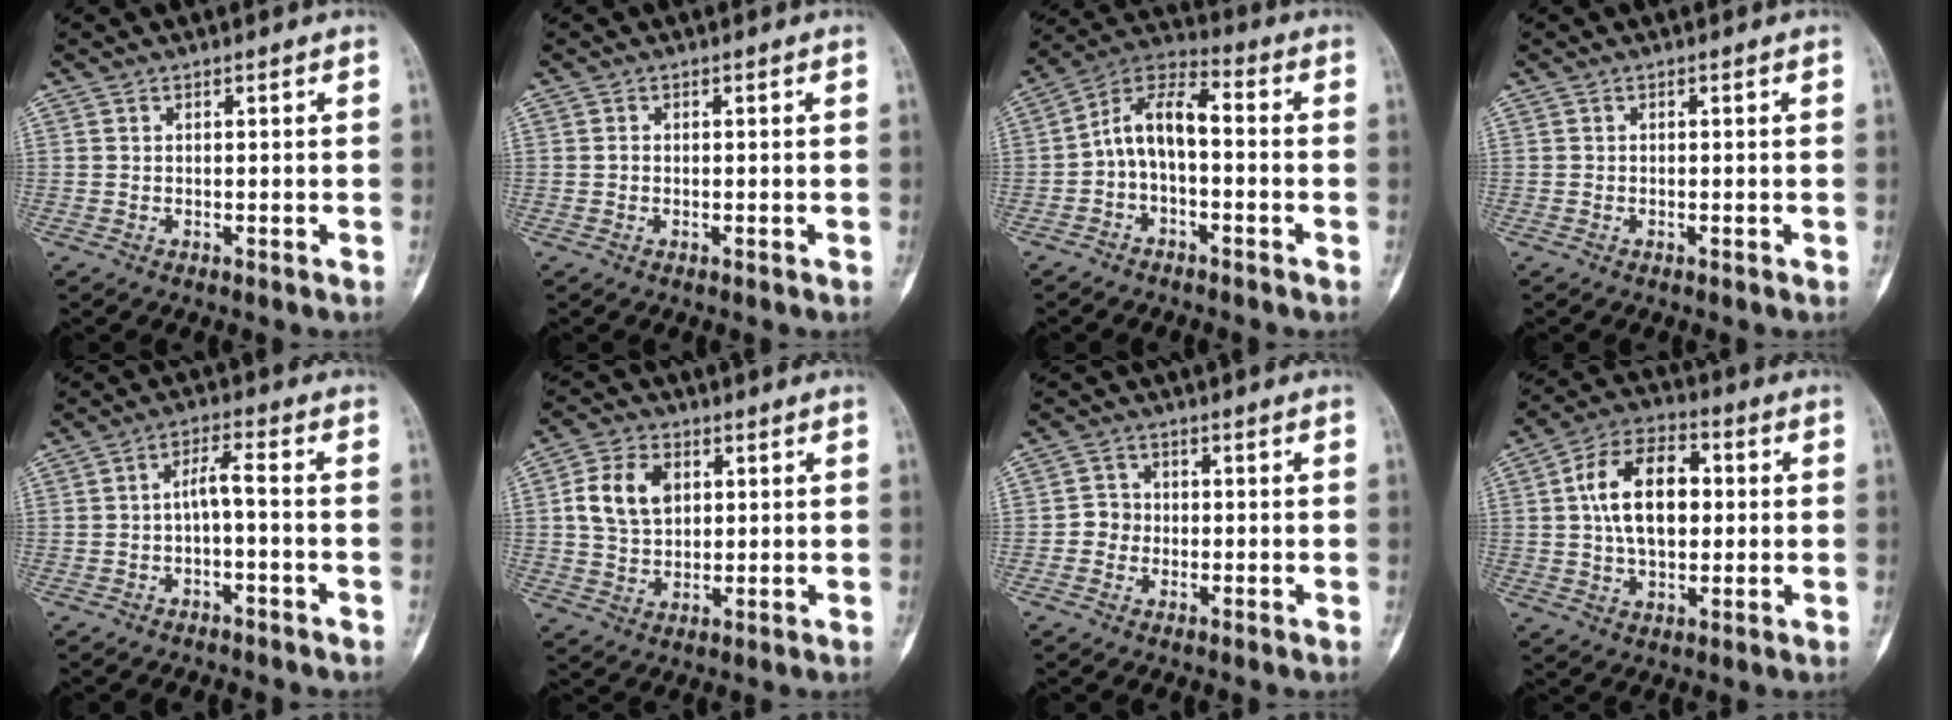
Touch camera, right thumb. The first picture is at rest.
{"total": 0.7, "force": [0.0, 0.6, 0.3], "torque": [-0.004, 0.002, -0.001]}
{"total": 9.5, "force": [-1.2, 5.1, 7.9], "torque": [-0.137, 0.048, -0.036]}
{"total": 0.0}
{"total": 4.1, "force": [-1.4, 1.1, 3.7], "torque": [-0.069, 0.033, -0.027]}
{"total": 9.6, "force": [2.2, 6.9, 6.3], "torque": [-0.104, 0.002, 0.040]}
{"total": 3.2, "force": [-0.7, 3.0, 0.9], "torque": [0.006, 0.011, -0.021]}
{"total": 14.4, "force": [1.6, 8.7, 11.3], "torque": [-0.178, 0.019, 0.021]}